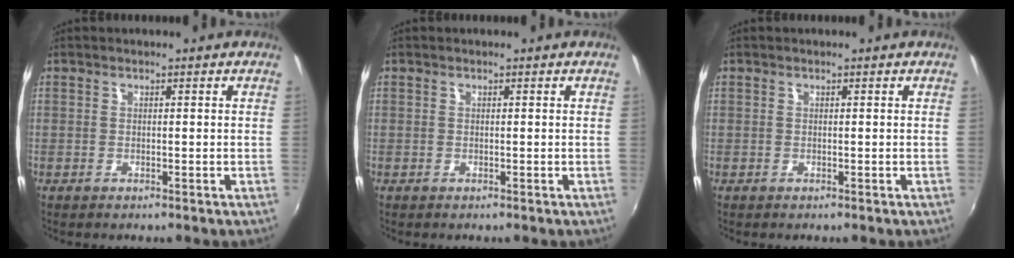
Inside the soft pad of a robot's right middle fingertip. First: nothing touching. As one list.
[{"total": 0.0}, {"total": 0.0}]